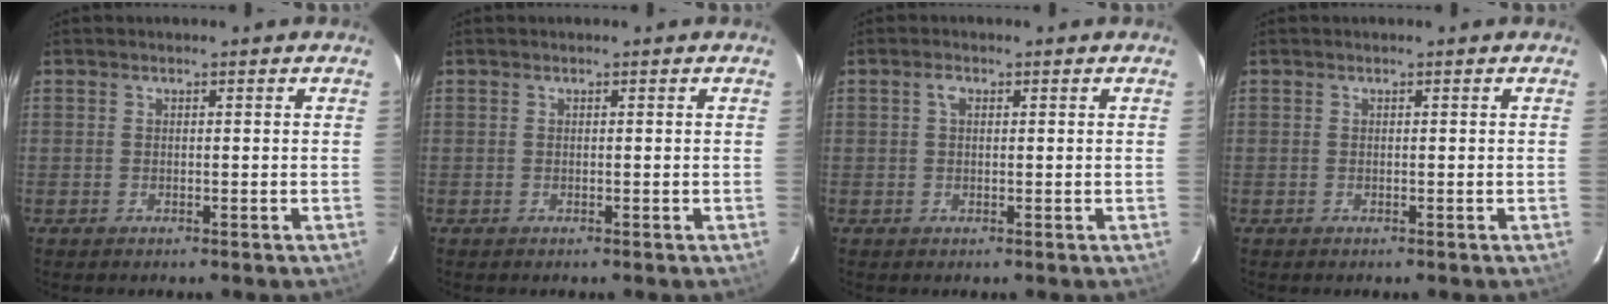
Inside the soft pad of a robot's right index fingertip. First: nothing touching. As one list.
[{"total": 0.0}, {"total": 1.5, "force": [0.5, 0.9, 1.0], "torque": [-0.020, 0.007, 0.006]}, {"total": 0.0}]